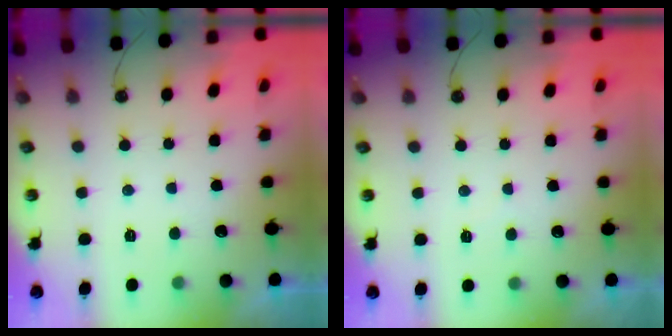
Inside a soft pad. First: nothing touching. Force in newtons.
{"total": 2.8, "press": 2.7, "slide": 0.5}